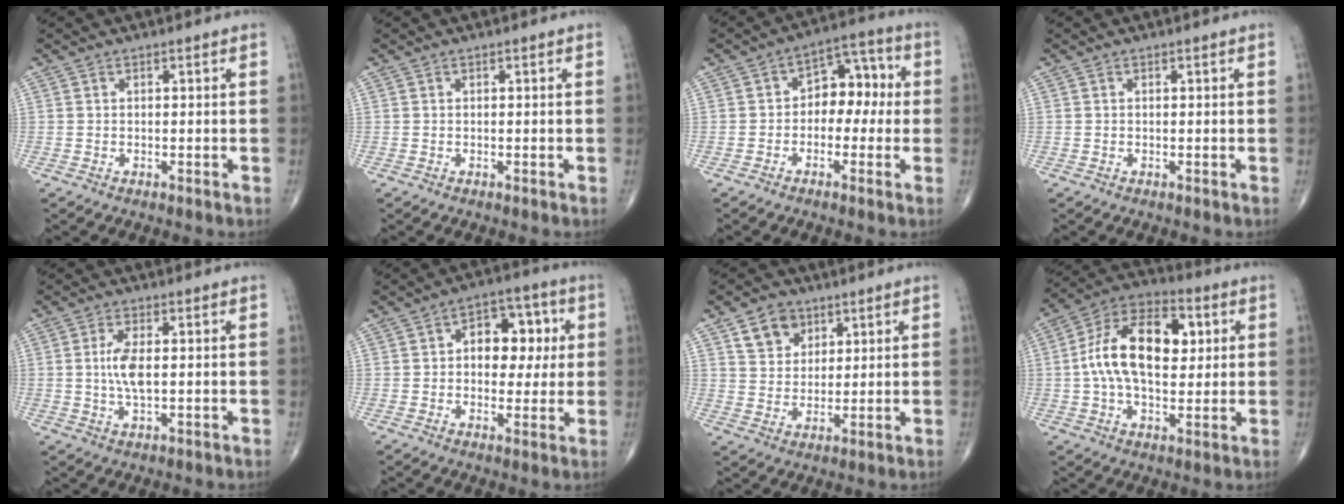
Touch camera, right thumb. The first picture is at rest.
{"total": 0.0}
{"total": 8.7, "force": [-0.3, 6.0, 6.3], "torque": [-0.047, 0.037, -0.019]}
{"total": 0.0}
{"total": 5.3, "force": [0.3, 2.0, 4.9], "torque": [-0.107, -0.004, 0.005]}
{"total": 11.2, "force": [1.7, 7.3, 8.3], "torque": [-0.070, 0.017, 0.020]}
{"total": 7.3, "force": [3.8, 5.5, 2.8], "torque": [-0.023, -0.020, 0.070]}
{"total": 18.0, "force": [2.7, 10.2, 14.5], "torque": [-0.233, 0.019, 0.037]}